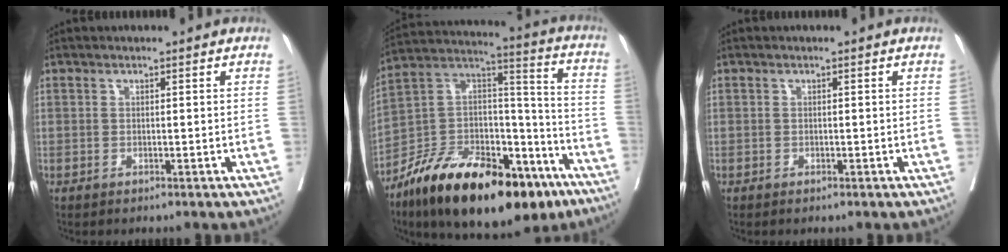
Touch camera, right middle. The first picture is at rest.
{"total": 27.7, "force": [-18.5, 10.2, 17.9], "torque": [-0.275, 0.015, -0.308]}
{"total": 0.0}